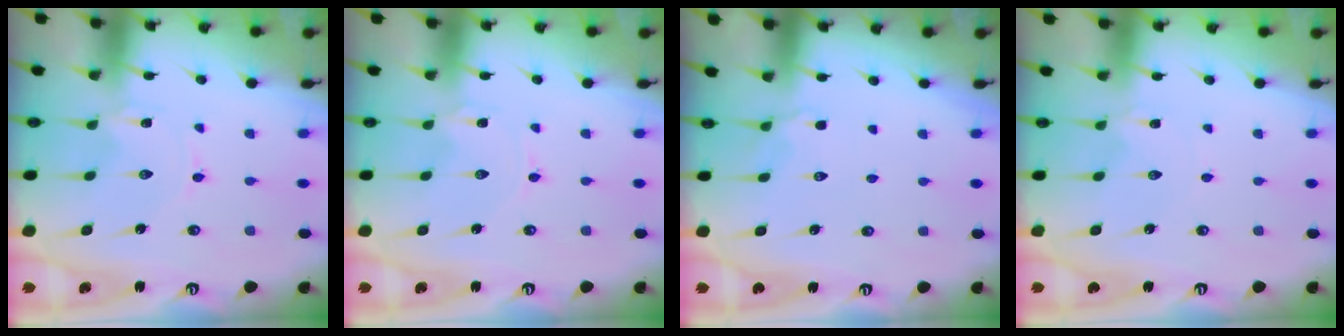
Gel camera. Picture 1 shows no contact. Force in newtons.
{"total": 0.0}
{"total": 2.7, "press": 2.1, "slide": 1.8}
{"total": 0.0}